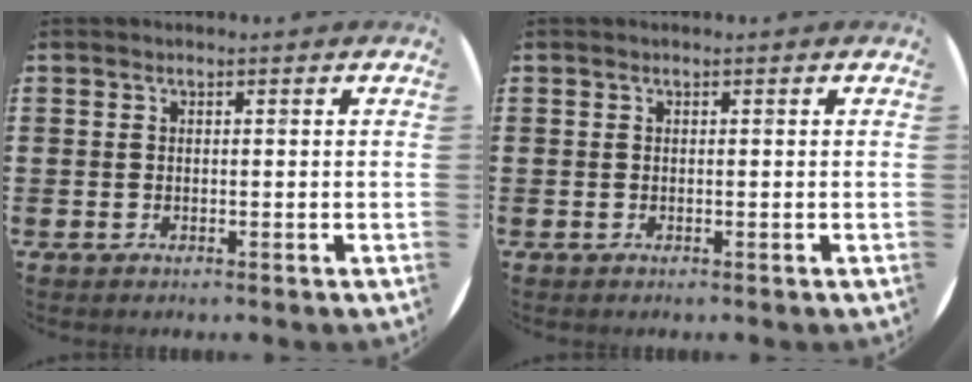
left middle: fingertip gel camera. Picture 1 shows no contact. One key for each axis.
{"total": 0.0}